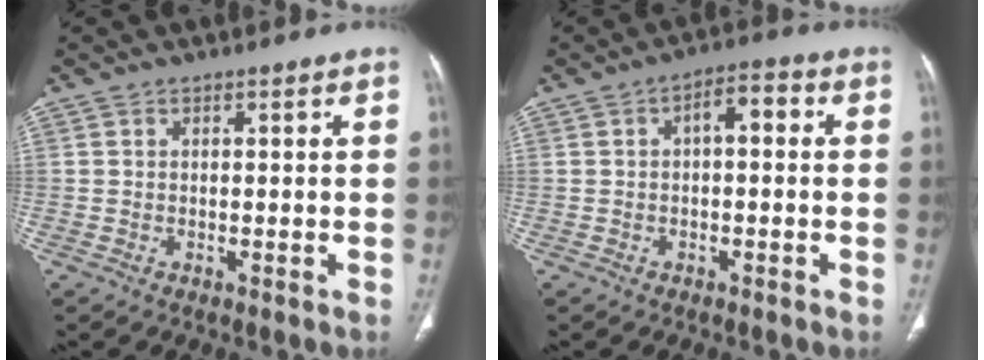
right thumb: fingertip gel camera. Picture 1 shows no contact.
{"total": 4.8, "force": [0.5, 2.3, 4.2], "torque": [-0.055, 0.019, 0.000]}